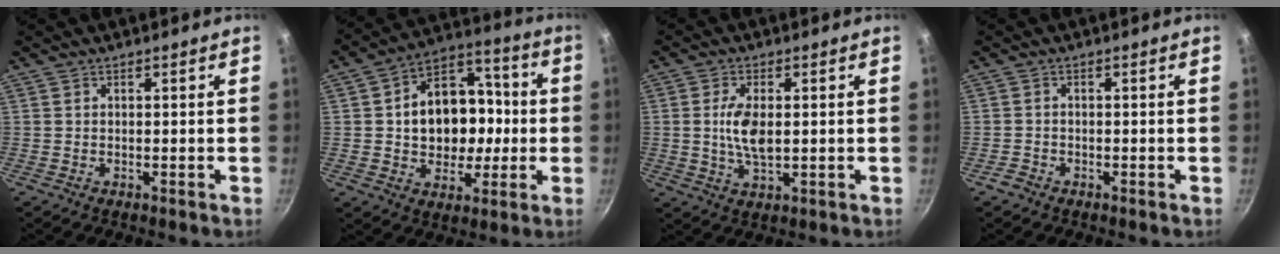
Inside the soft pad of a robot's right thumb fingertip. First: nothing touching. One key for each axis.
{"total": 17.2, "fx": -0.2, "fy": 13.3, "fz": 10.8, "tx": -0.129, "ty": 0.035, "tz": -0.005}
{"total": 6.9, "fx": 0.3, "fy": 3.4, "fz": 6.0, "tx": -0.120, "ty": -0.003, "tz": 0.007}
{"total": 1.6, "fx": -1.3, "fy": 0.9, "fz": 0.3, "tx": -0.009, "ty": 0.010, "tz": -0.026}